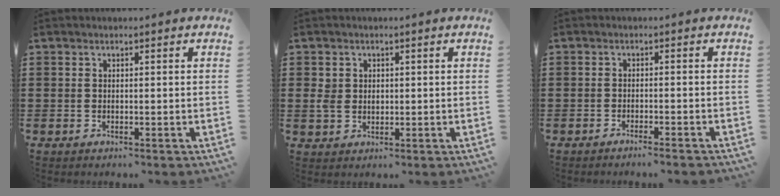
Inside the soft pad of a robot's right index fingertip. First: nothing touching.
{"total": 2.6, "force": [0.5, 2.2, 1.2], "torque": [-0.031, 0.009, 0.007]}
{"total": 1.4, "force": [-1.3, -0.4, 0.5], "torque": [-0.009, 0.001, -0.025]}